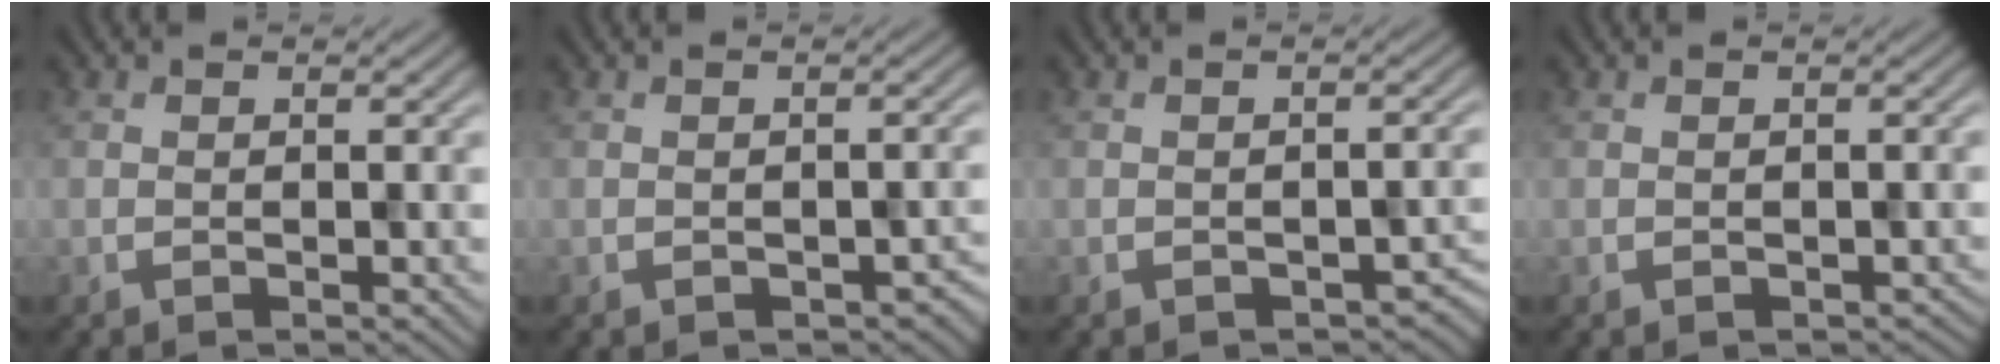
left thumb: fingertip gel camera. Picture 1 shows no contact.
{"total": 2.1, "force": [-1.1, 1.3, 1.3], "torque": [-0.017, -0.010, -0.009]}
{"total": 2.9, "force": [-1.6, 1.5, 1.9], "torque": [-0.024, -0.008, -0.015]}
{"total": 0.8, "force": [-0.4, 0.6, 0.4], "torque": [-0.008, -0.008, -0.003]}